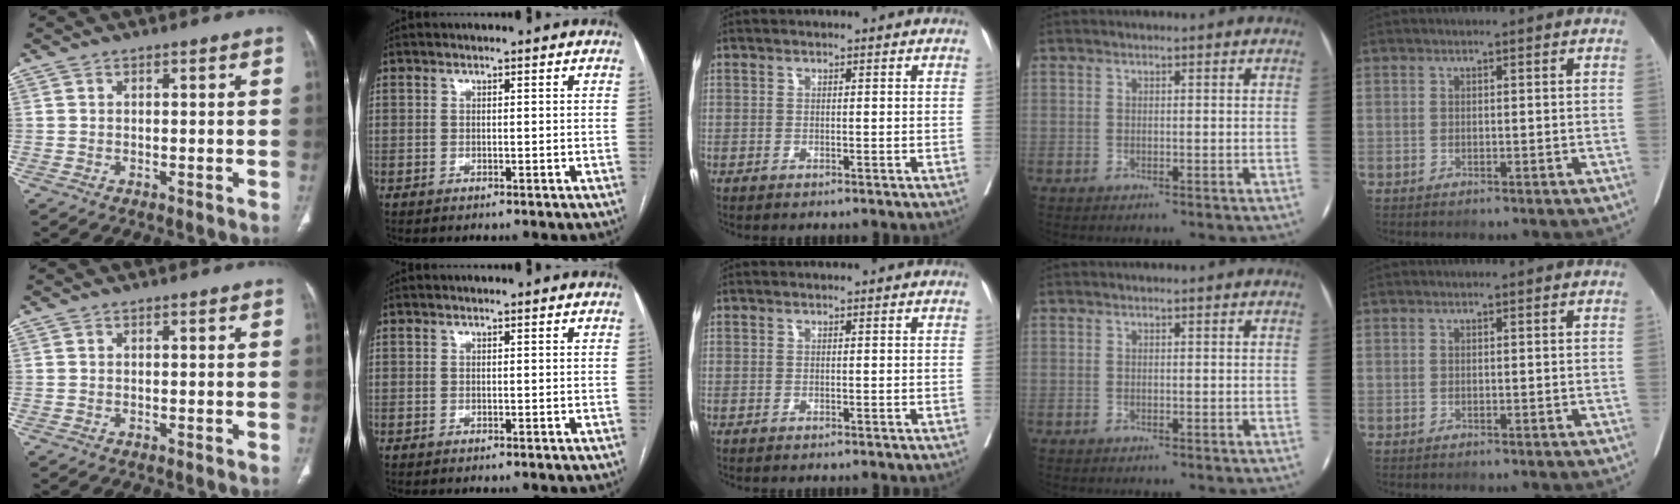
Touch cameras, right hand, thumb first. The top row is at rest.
{}